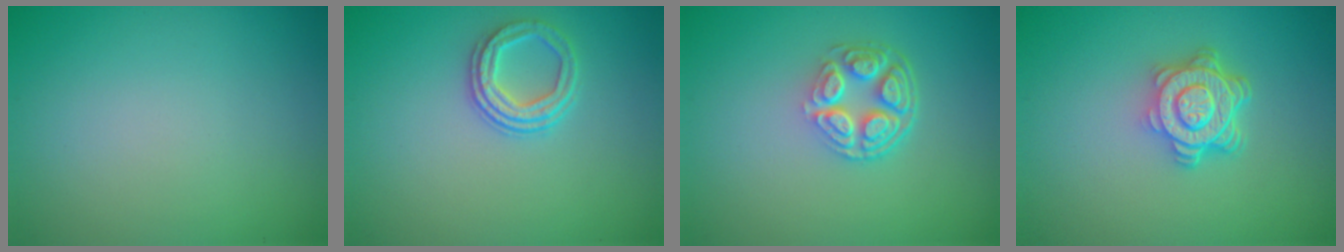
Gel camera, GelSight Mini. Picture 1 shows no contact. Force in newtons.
{"total": 2.8, "press": 2.3, "slide": 1.5}
{"total": 4.7, "press": 3.3, "slide": 3.3}
{"total": 4.8, "press": 3.7, "slide": 3.1}